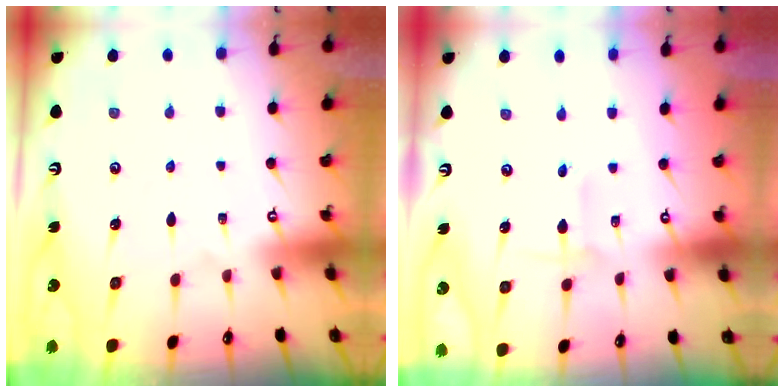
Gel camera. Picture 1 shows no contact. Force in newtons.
{"total": 2.1, "press": 2.1, "slide": 0.3}